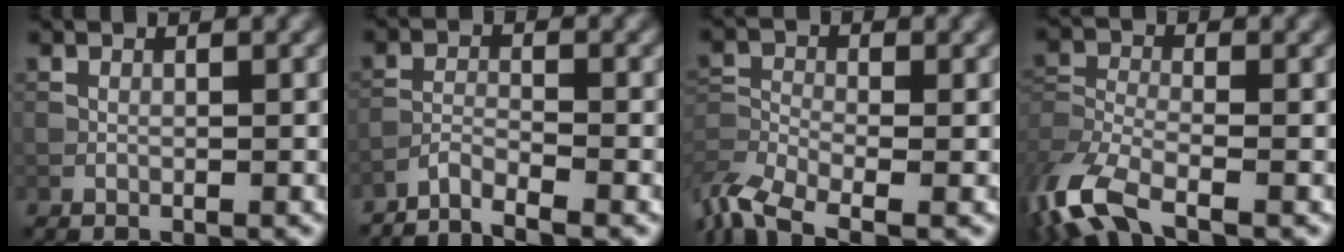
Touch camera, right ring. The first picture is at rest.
{"total": 2.6, "force": [-2.4, 0.1, 0.9], "torque": [-0.015, -0.001, -0.054]}
{"total": 6.1, "force": [-4.7, 2.1, 3.3], "torque": [-0.070, -0.014, -0.100]}
{"total": 8.5, "force": [-5.9, 3.1, 5.3], "torque": [-0.128, -0.020, -0.122]}